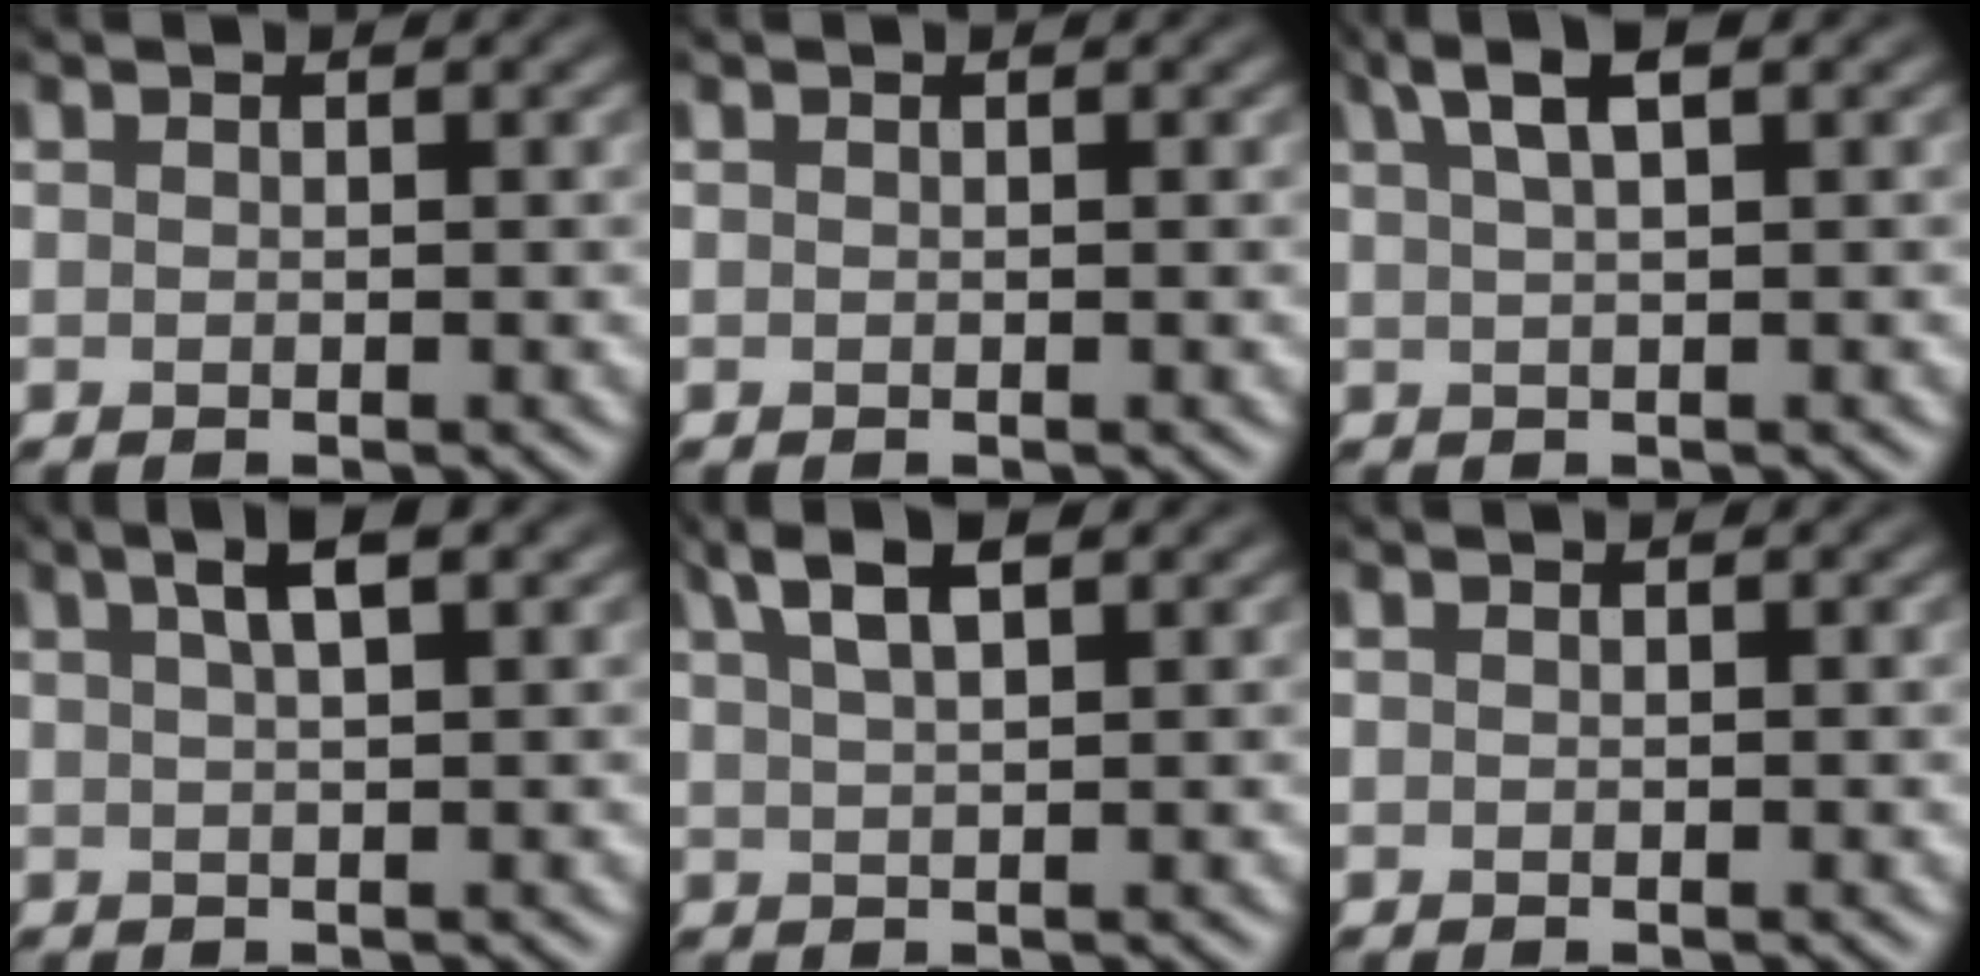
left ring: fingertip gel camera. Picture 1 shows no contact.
{"total": 0.0}
{"total": 2.7, "force": [1.5, 0.3, 2.2], "torque": [-0.033, 0.008, 0.028]}
{"total": 2.4, "force": [1.3, 0.1, 2.0], "torque": [-0.029, 0.008, 0.022]}
{"total": 3.1, "force": [2.0, 0.5, 2.3], "torque": [-0.040, 0.010, 0.039]}
{"total": 0.0}